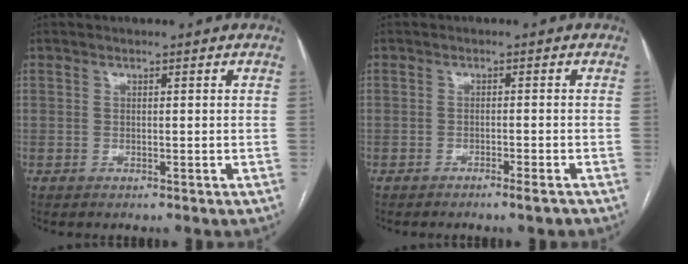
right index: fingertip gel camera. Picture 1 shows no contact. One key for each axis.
{"total": 2.0, "fx": -1.6, "fy": -0.2, "fz": 1.3, "tx": -0.021, "ty": -0.003, "tz": -0.024}